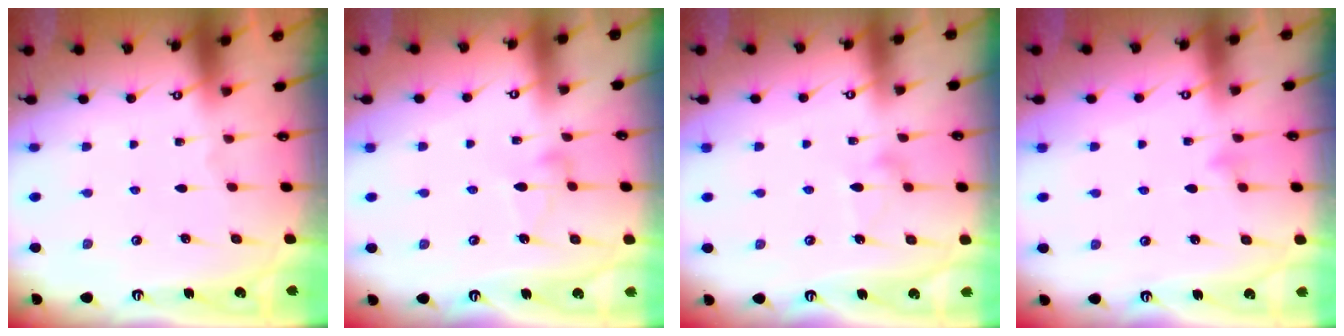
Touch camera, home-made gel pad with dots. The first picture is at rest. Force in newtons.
{"total": 3.5, "press": 3.5, "slide": 0.1}
{"total": 8.4, "press": 8.4, "slide": 0.3}
{"total": 4.3, "press": 4.2, "slide": 0.5}